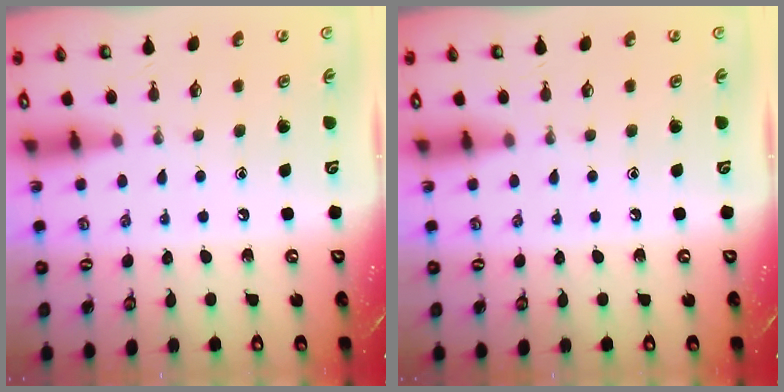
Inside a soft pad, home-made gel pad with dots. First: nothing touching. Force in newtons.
{"total": 0.0}